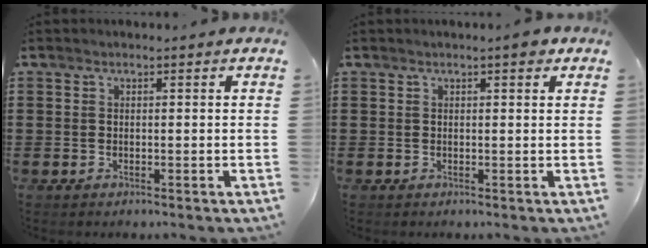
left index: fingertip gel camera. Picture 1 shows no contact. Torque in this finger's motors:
{"motor_torque": [0.52, -0.23, 0.25, 0.02]}